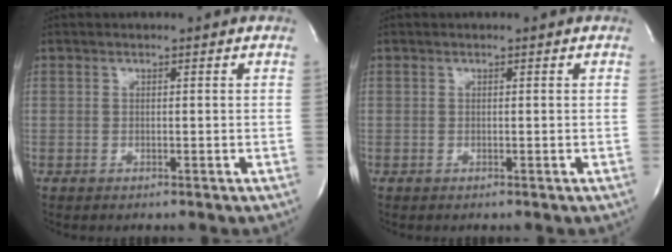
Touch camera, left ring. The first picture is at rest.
{"total": 0.0}